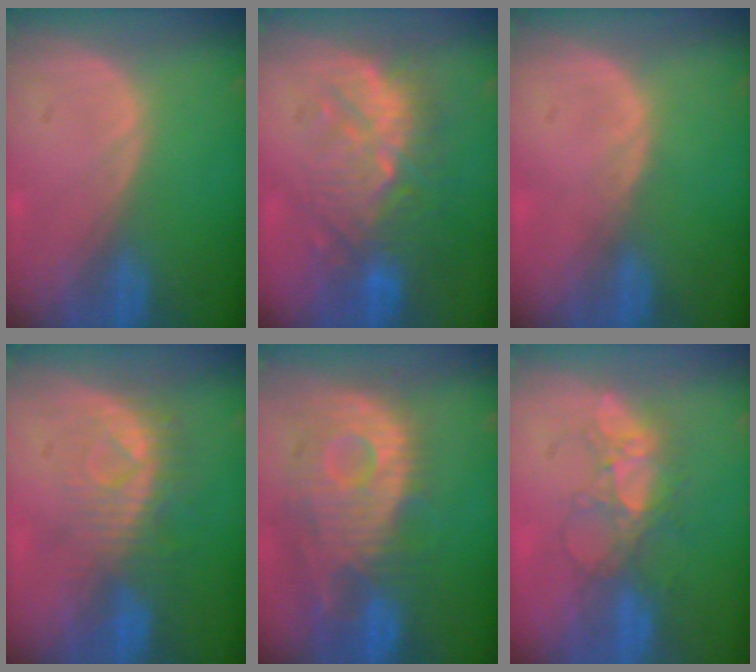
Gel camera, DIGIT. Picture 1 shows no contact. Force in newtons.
{"total": 9.6, "press": 9.4, "slide": 2.1}
{"total": 0.7, "press": 0.6, "slide": 0.2}
{"total": 8.1, "press": 7.2, "slide": 3.7}
{"total": 12.2, "press": 10.8, "slide": 5.6}
{"total": 6.0, "press": 5.8, "slide": 1.6}